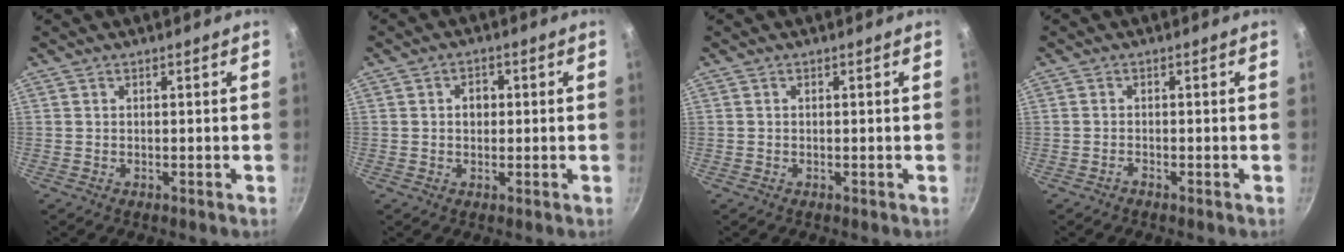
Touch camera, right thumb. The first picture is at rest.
{"total": 2.9, "force": [0.2, 2.4, 1.7], "torque": [-0.009, 0.005, 0.001]}
{"total": 0.0}
{"total": 0.7, "force": [-0.7, 0.2, 0.2], "torque": [-0.007, 0.005, -0.017]}